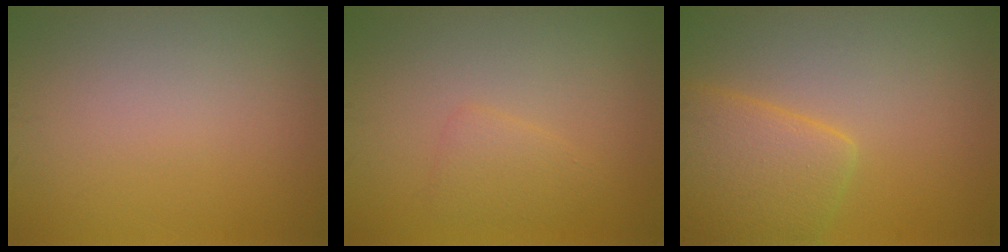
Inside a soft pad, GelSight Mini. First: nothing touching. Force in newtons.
{"total": 1.8, "press": 1.8, "slide": 0.0}
{"total": 5.2, "press": 5.2, "slide": 0.3}